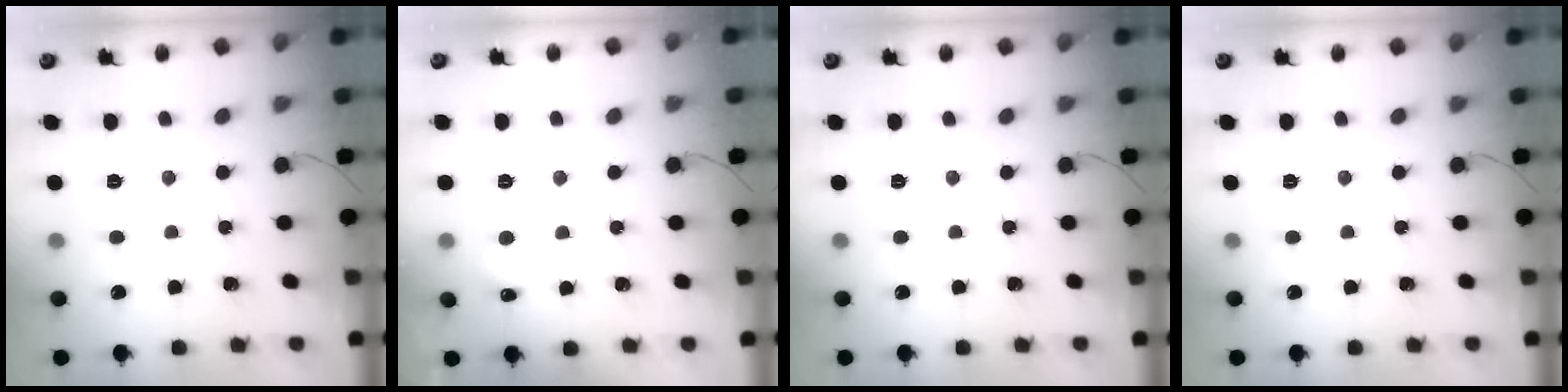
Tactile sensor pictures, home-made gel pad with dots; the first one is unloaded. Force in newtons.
{"total": 3.8, "press": 3.7, "slide": 1.1}
{"total": 0.0}
{"total": 0.0}